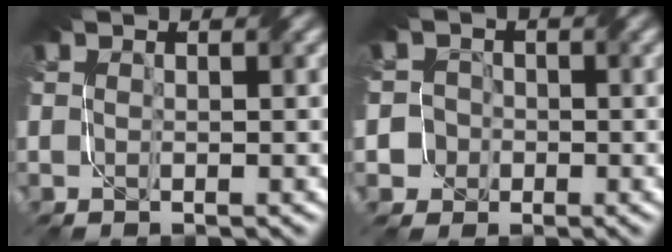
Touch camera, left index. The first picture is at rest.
{"total": 3.7, "force": [-1.5, 3.3, 0.5], "torque": [0.008, 0.018, -0.050]}